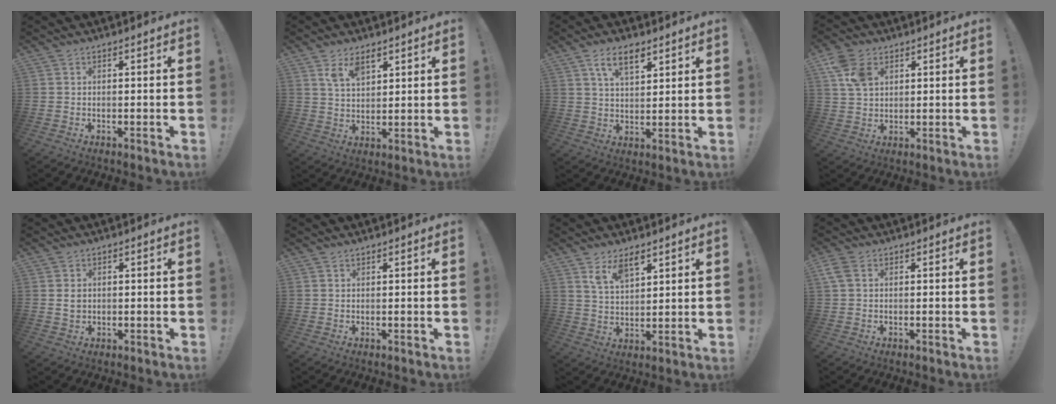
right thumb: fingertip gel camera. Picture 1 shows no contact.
{"total": 6.5, "force": [4.6, 3.2, 3.3], "torque": [-0.062, -0.019, 0.085]}
{"total": 8.3, "force": [4.8, 3.7, 5.7], "torque": [-0.096, -0.011, 0.085]}
{"total": 8.6, "force": [3.7, 5.9, 5.1], "torque": [-0.097, 0.000, 0.073]}
{"total": 2.2, "force": [0.5, 1.9, 1.1], "torque": [-0.021, 0.006, 0.009]}
{"total": 0.6, "force": [0.5, 0.2, 0.3], "torque": [-0.006, 0.001, 0.009]}
{"total": 7.2, "force": [5.4, 2.9, 3.8], "torque": [-0.074, -0.024, 0.098]}
{"total": 3.0, "force": [1.2, 1.8, 2.2], "torque": [-0.047, 0.007, 0.024]}